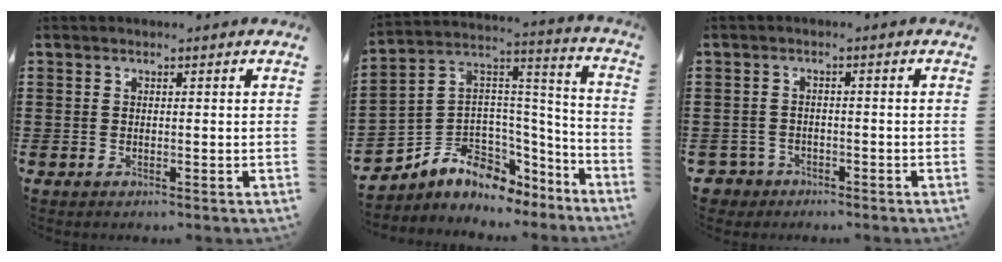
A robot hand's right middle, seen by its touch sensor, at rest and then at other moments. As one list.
[{"total": 5.7, "force": [-3.7, 4.4, 0.5], "torque": [-0.046, -0.023, -0.075]}, {"total": 2.4, "force": [-2.0, 1.2, 0.0], "torque": [-0.015, -0.004, -0.048]}]